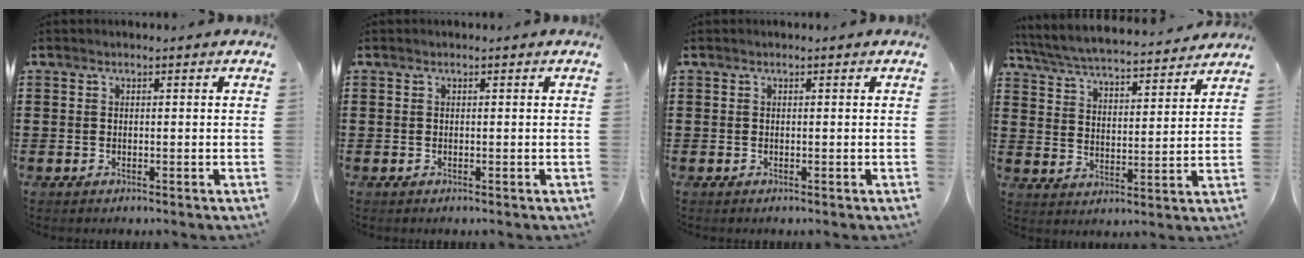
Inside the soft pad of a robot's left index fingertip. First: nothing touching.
{"total": 0.0}
{"total": 0.0}
{"total": 5.2, "force": [5.0, -0.1, 1.4], "torque": [-0.052, -0.039, 0.083]}